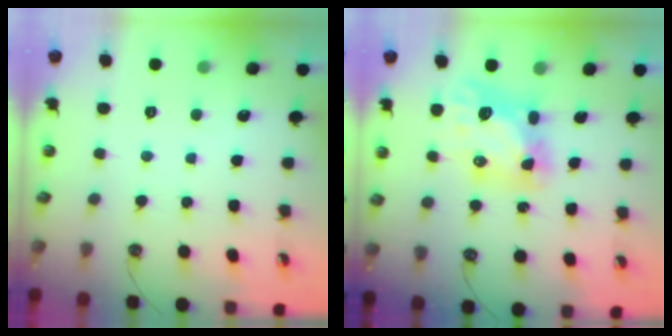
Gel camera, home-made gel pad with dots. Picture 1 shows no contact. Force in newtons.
{"total": 8.3, "press": 8.2, "slide": 1.2}